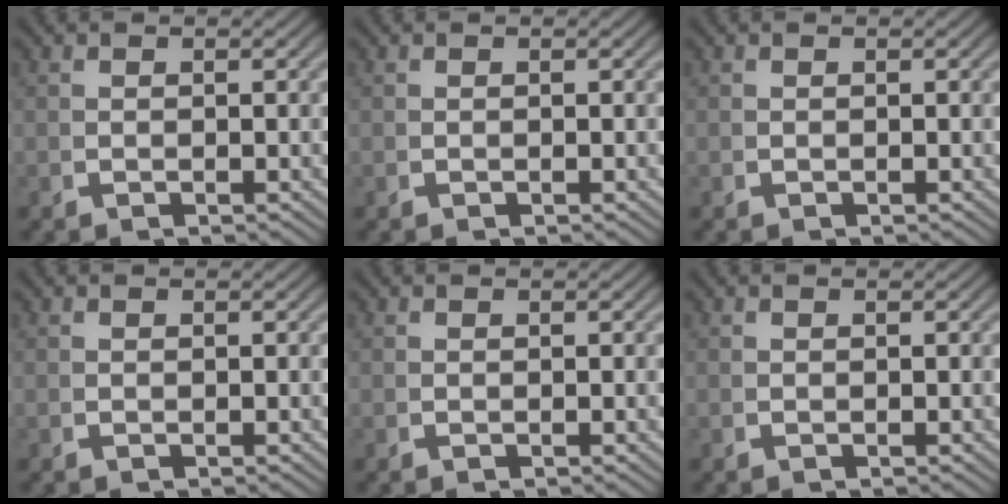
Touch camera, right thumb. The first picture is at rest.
{"total": 0.0}
{"total": 0.0}
{"total": 0.0}
{"total": 0.0}
{"total": 0.0}